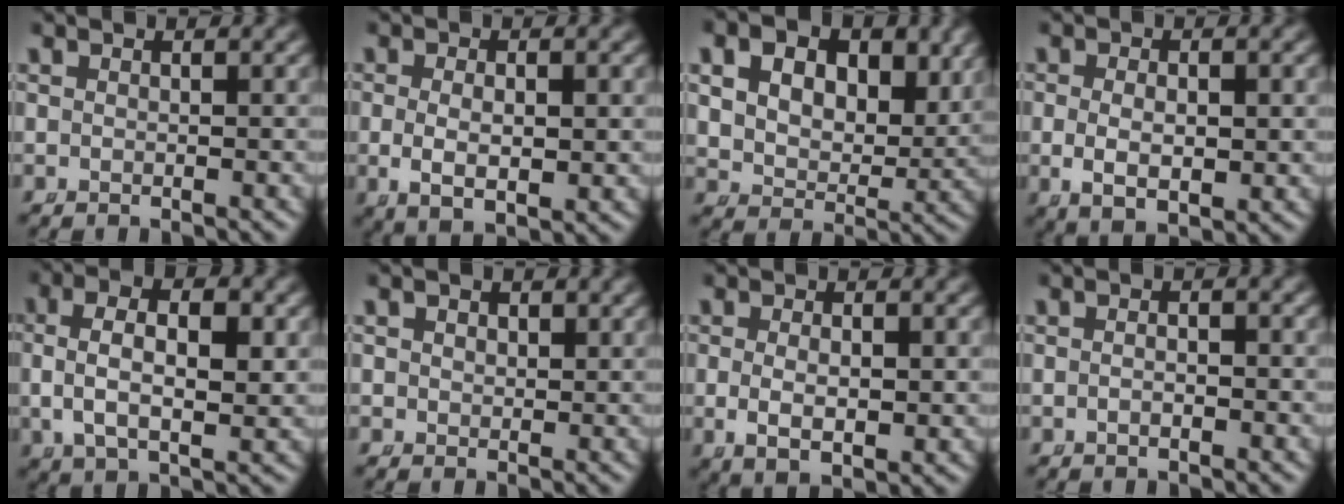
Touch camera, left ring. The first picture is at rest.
{"total": 3.8, "force": [-0.4, 1.8, 3.3], "torque": [-0.067, -0.018, 0.008]}
{"total": 7.3, "force": [2.9, 5.2, 4.3], "torque": [-0.089, -0.026, 0.052]}
{"total": 3.9, "force": [-0.5, 2.0, 3.3], "torque": [-0.068, -0.019, 0.007]}
{"total": 6.6, "force": [1.1, 3.6, 5.5], "torque": [-0.100, 0.002, 0.019]}
{"total": 1.8, "force": [0.6, 1.6, 0.6], "torque": [-0.013, -0.007, 0.015]}
{"total": 3.4, "force": [-0.4, 1.6, 3.0], "torque": [-0.061, -0.018, 0.008]}
{"total": 1.3, "force": [-0.8, 0.4, 0.9], "torque": [-0.017, 0.000, -0.016]}